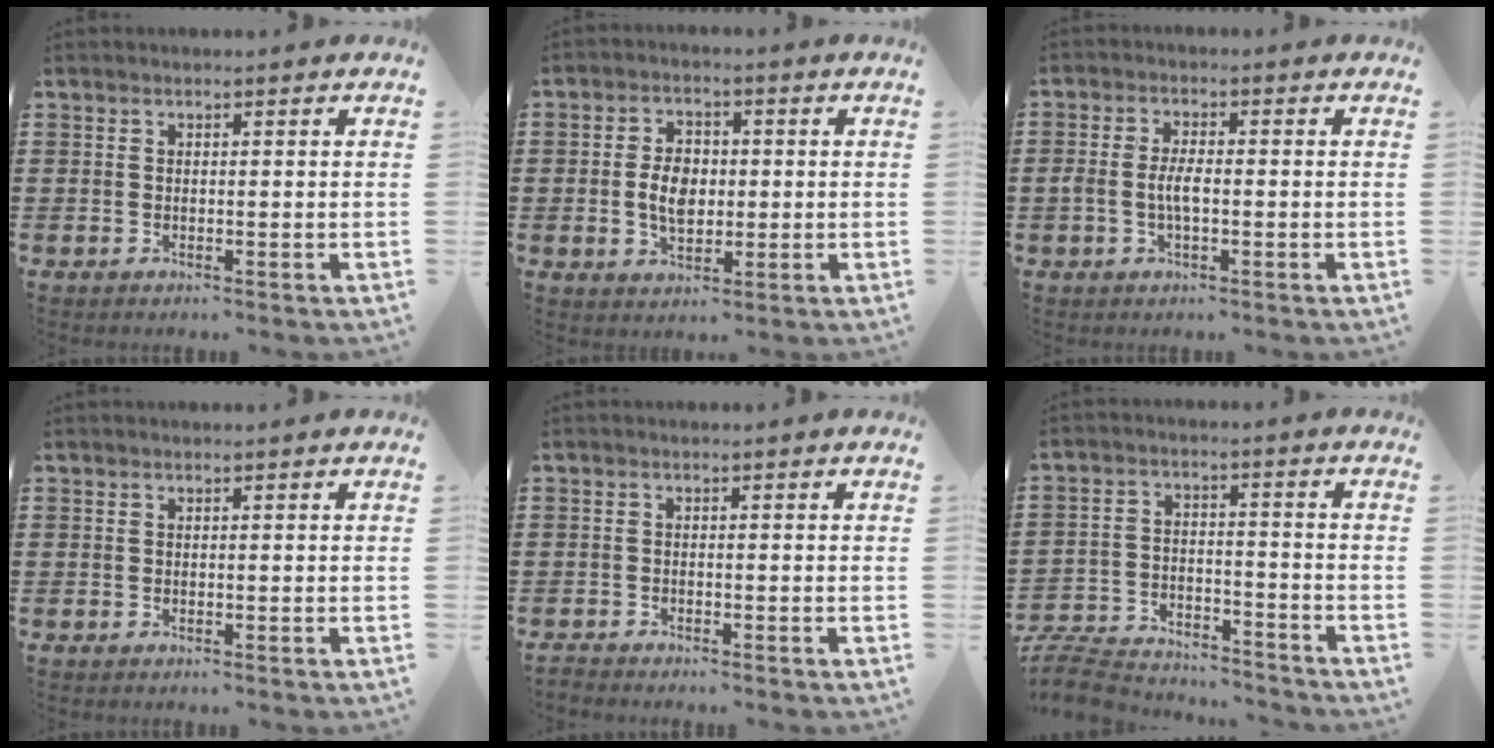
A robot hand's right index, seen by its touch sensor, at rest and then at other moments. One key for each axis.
{"total": 5.5, "fx": -0.2, "fy": 3.6, "fz": 4.2, "tx": -0.084, "ty": 0.005, "tz": -0.008}
{"total": 3.6, "fx": -0.7, "fy": 1.4, "fz": 3.3, "tx": -0.075, "ty": -0.001, "tz": -0.018}
{"total": 0.0}
{"total": 0.9, "fx": -0.8, "fy": -0.1, "fz": -0.3, "tx": 0.005, "ty": 0.004, "tz": -0.018}
{"total": 7.1, "fx": -6.9, "fy": 1.1, "fz": 1.0, "tx": -0.033, "ty": 0.014, "tz": -0.140}